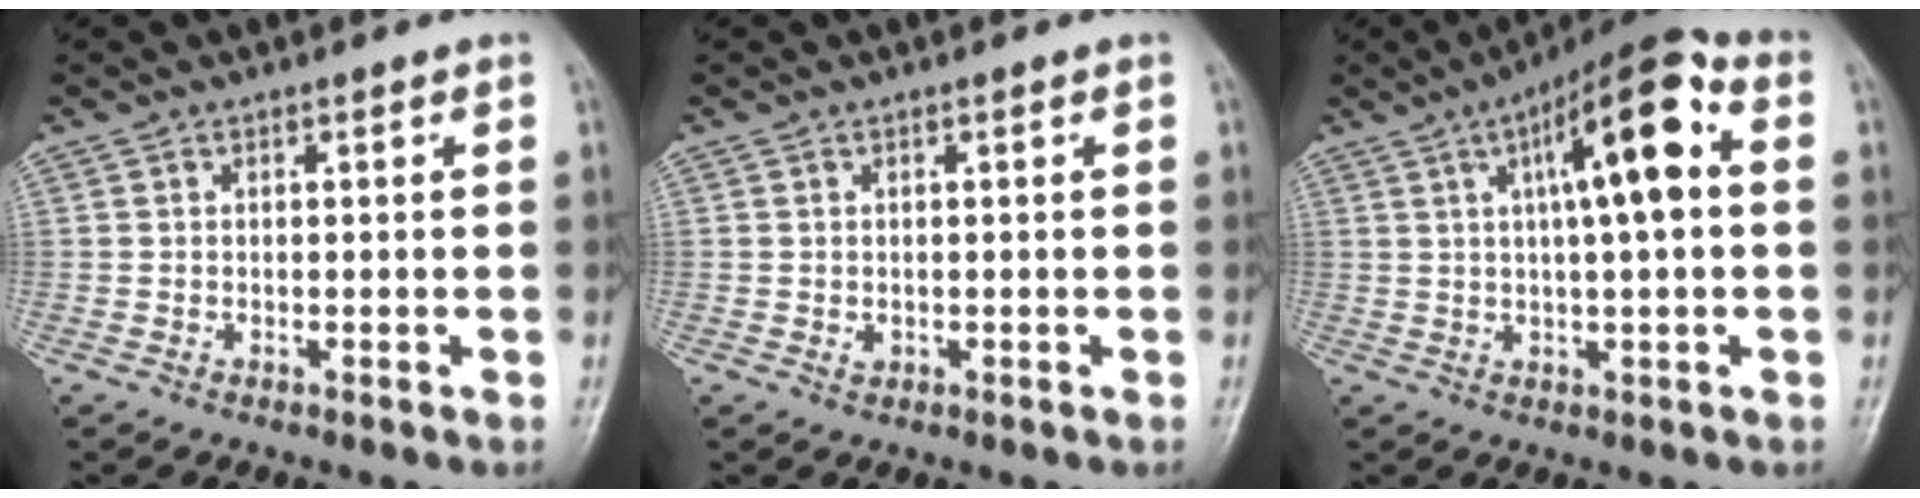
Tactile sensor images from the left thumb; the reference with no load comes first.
{"total": 0.8, "force": [0.1, 0.6, 0.5], "torque": [-0.002, 0.000, 0.005]}
{"total": 14.5, "force": [3.3, 3.7, 13.6], "torque": [-0.213, 0.029, 0.040]}